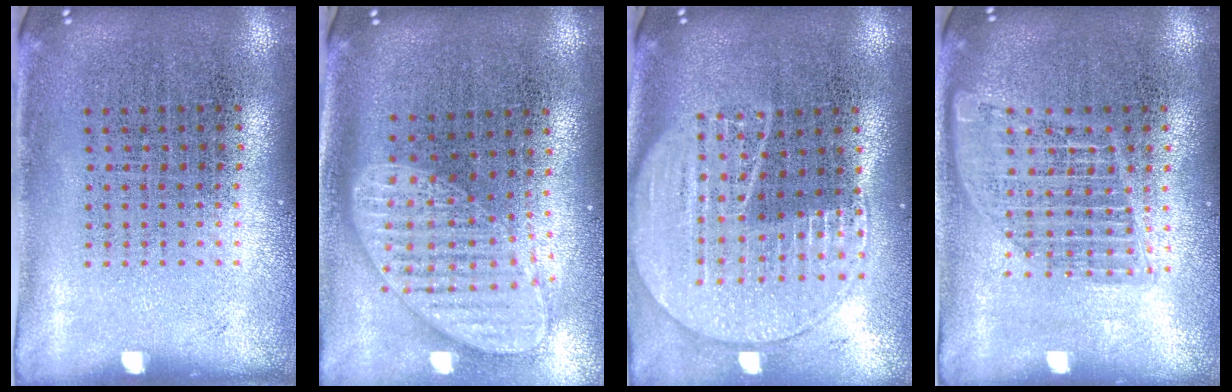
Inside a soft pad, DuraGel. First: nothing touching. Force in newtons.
{"total": 2.0, "press": 1.6, "slide": 1.2}
{"total": 2.0, "press": 1.7, "slide": 0.9}
{"total": 1.5, "press": 1.4, "slide": 0.7}